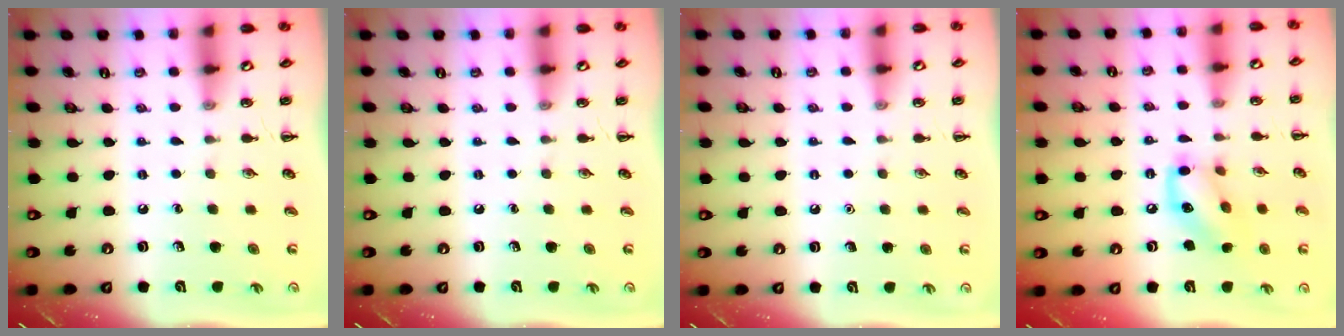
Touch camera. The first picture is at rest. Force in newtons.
{"total": 0.0}
{"total": 1.6, "press": 1.6, "slide": 0.1}
{"total": 11.9, "press": 11.9, "slide": 0.5}